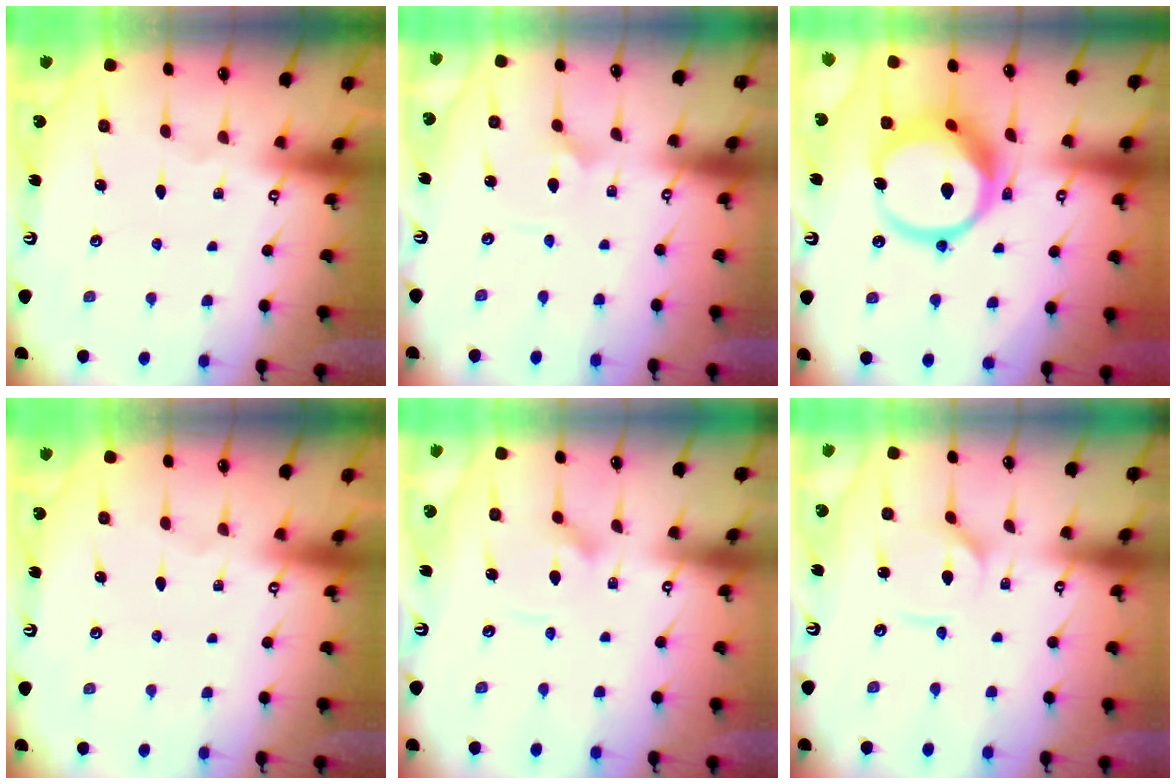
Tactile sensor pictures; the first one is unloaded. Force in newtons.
{"total": 2.0, "press": 2.0, "slide": 0.1}
{"total": 16.6, "press": 16.5, "slide": 1.9}
{"total": 0.0}
{"total": 5.8, "press": 5.8, "slide": 0.4}
{"total": 2.9, "press": 2.9, "slide": 0.4}